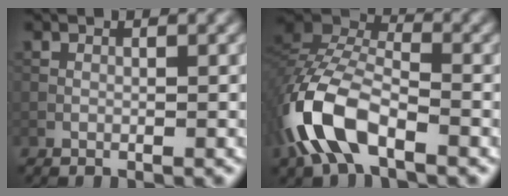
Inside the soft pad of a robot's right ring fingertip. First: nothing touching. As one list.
[{"total": 9.7, "force": [-4.8, 4.7, 7.0], "torque": [-0.160, 0.007, -0.107]}]